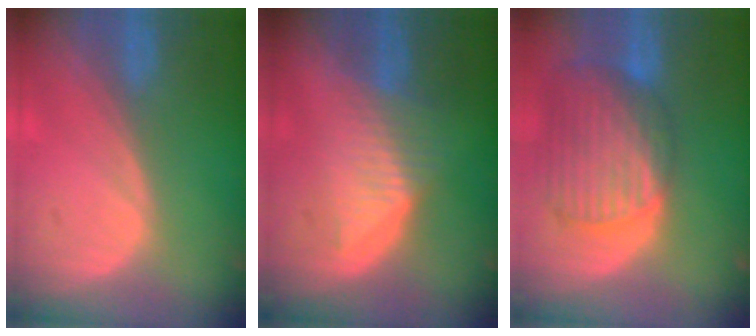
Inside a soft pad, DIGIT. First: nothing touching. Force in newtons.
{"total": 6.4, "press": 6.0, "slide": 2.2}
{"total": 10.5, "press": 8.9, "slide": 5.5}